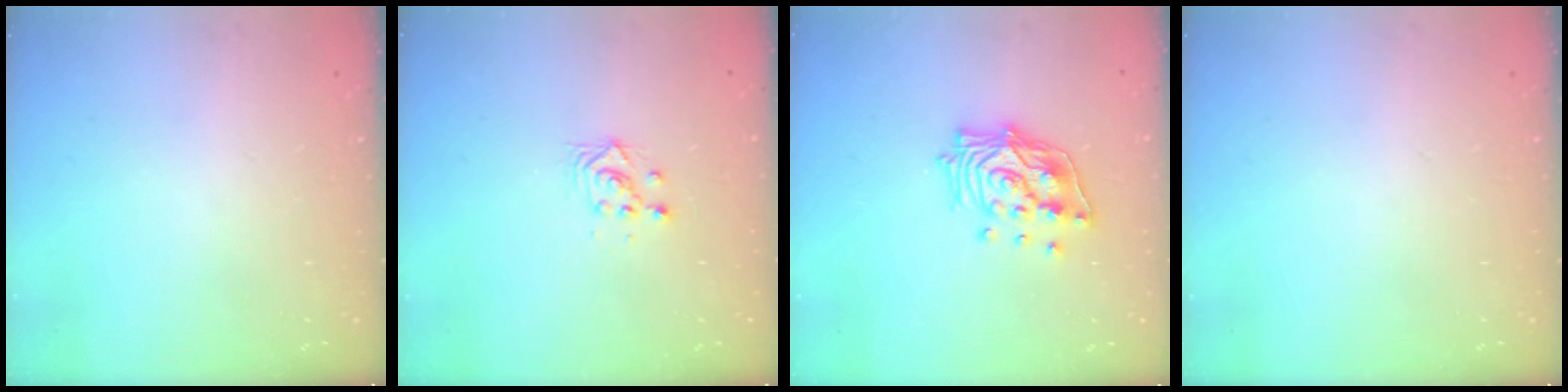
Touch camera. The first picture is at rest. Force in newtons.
{"total": 3.0, "press": 3.0, "slide": 0.1}
{"total": 15.1, "press": 15.0, "slide": 2.0}
{"total": 0.0}